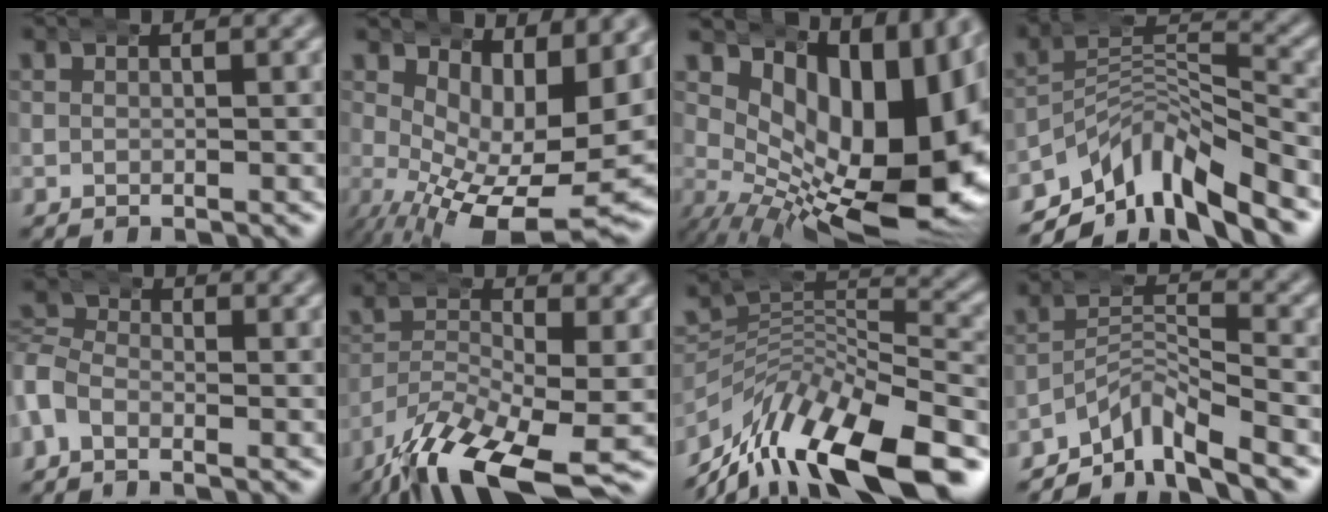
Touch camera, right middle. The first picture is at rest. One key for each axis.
{"total": 10.7, "fx": -0.7, "fy": 5.3, "fz": 9.3, "tx": -0.134, "ty": -0.037, "tz": 0.004}
{"total": 18.5, "fx": 1.1, "fy": 9.6, "fz": 15.7, "tx": -0.222, "ty": -0.025, "tz": 0.038}
{"total": 9.6, "fx": -5.7, "fy": 5.7, "fz": 5.2, "tx": -0.049, "ty": 0.005, "tz": -0.110}
{"total": 4.4, "fx": -1.3, "fy": 4.0, "fz": 1.2, "tx": -0.040, "ty": -0.013, "tz": -0.034}
{"total": 7.8, "fx": -4.6, "fy": 2.4, "fz": 5.8, "tx": -0.108, "ty": -0.025, "tz": -0.064}
{"total": 12.2, "fx": -7.3, "fy": 6.1, "fz": 7.6, "tx": -0.092, "ty": -0.006, "tz": -0.118}
{"total": 6.2, "fx": -5.2, "fy": 2.2, "fz": 2.7, "tx": -0.028, "ty": -0.004, "tz": -0.095}